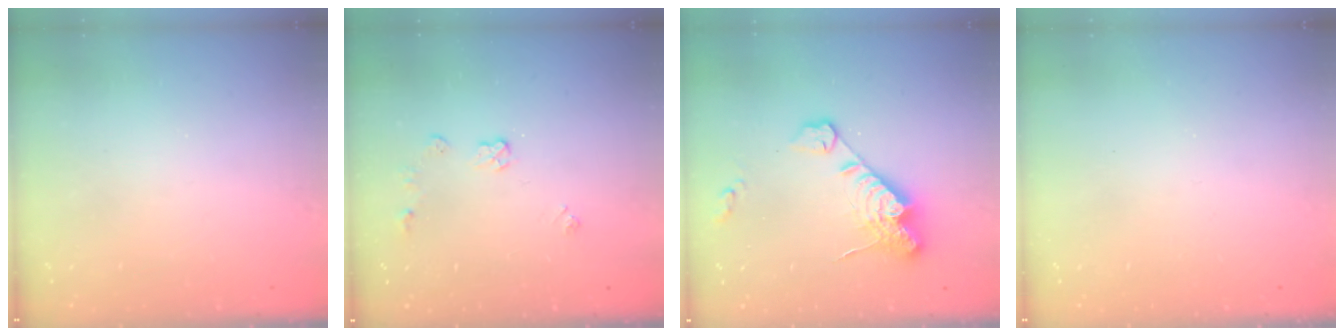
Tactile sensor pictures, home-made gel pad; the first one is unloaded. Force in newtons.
{"total": 5.7, "press": 5.7, "slide": 0.4}
{"total": 14.1, "press": 14.0, "slide": 1.5}
{"total": 0.0}